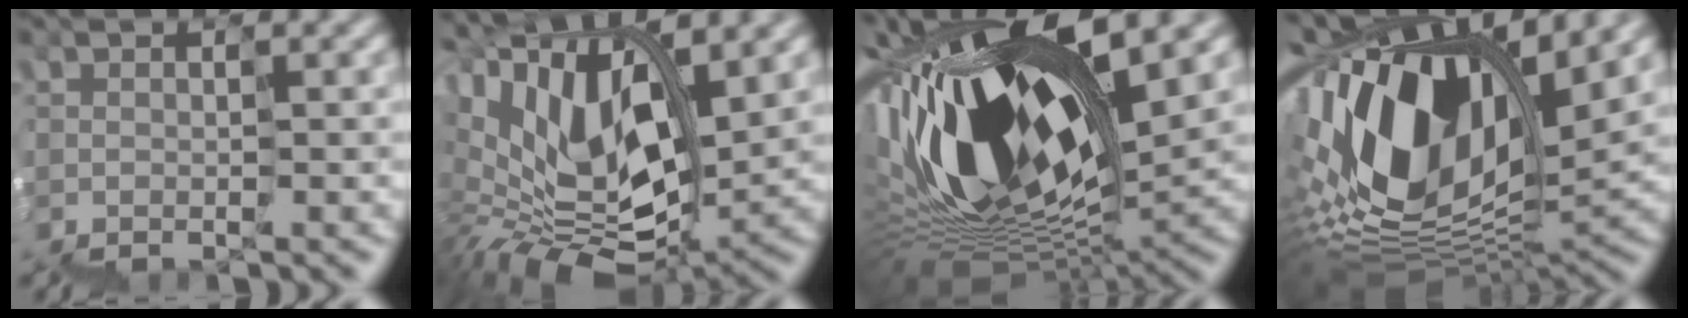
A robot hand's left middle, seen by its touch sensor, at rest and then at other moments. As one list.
[{"total": 12.8, "force": [3.1, 6.4, 10.7], "torque": [-0.220, 0.014, 0.074]}, {"total": 16.6, "force": [2.6, 6.4, 15.1], "torque": [-0.311, 0.008, 0.047]}, {"total": 14.1, "force": [5.1, 7.4, 10.9], "torque": [-0.238, 0.028, 0.084]}]